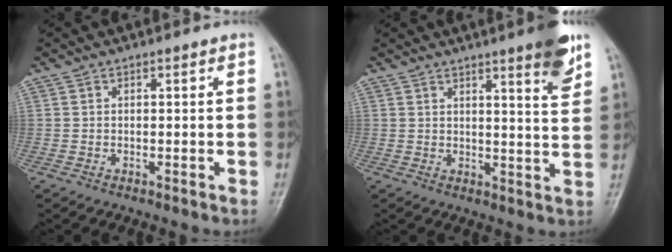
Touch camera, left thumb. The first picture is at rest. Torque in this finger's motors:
{"motor_torque": [1.26, 0.63, 0.68, -0.79, 0.02]}